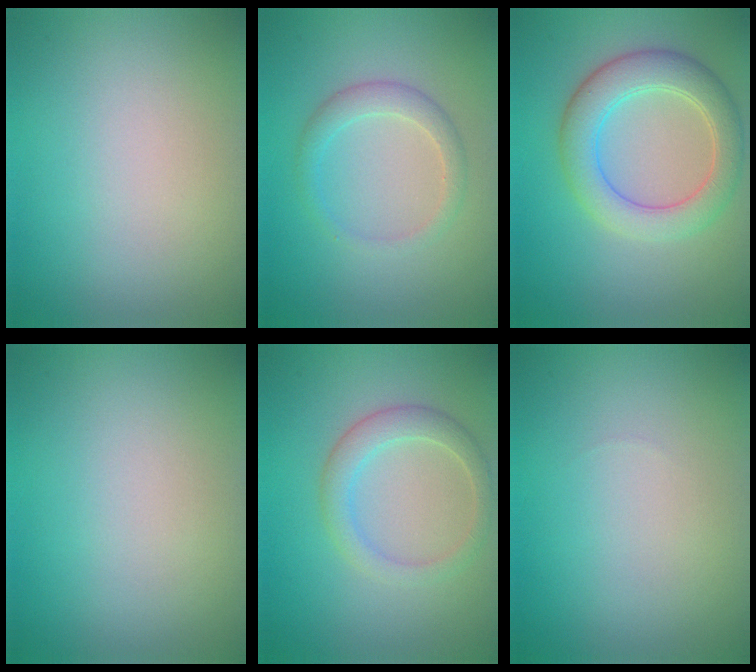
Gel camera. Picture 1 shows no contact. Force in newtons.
{"total": 2.2, "press": 2.2, "slide": 0.1}
{"total": 5.2, "press": 5.2, "slide": 0.1}
{"total": 0.0}
{"total": 2.7, "press": 2.7, "slide": 0.2}
{"total": 0.0}